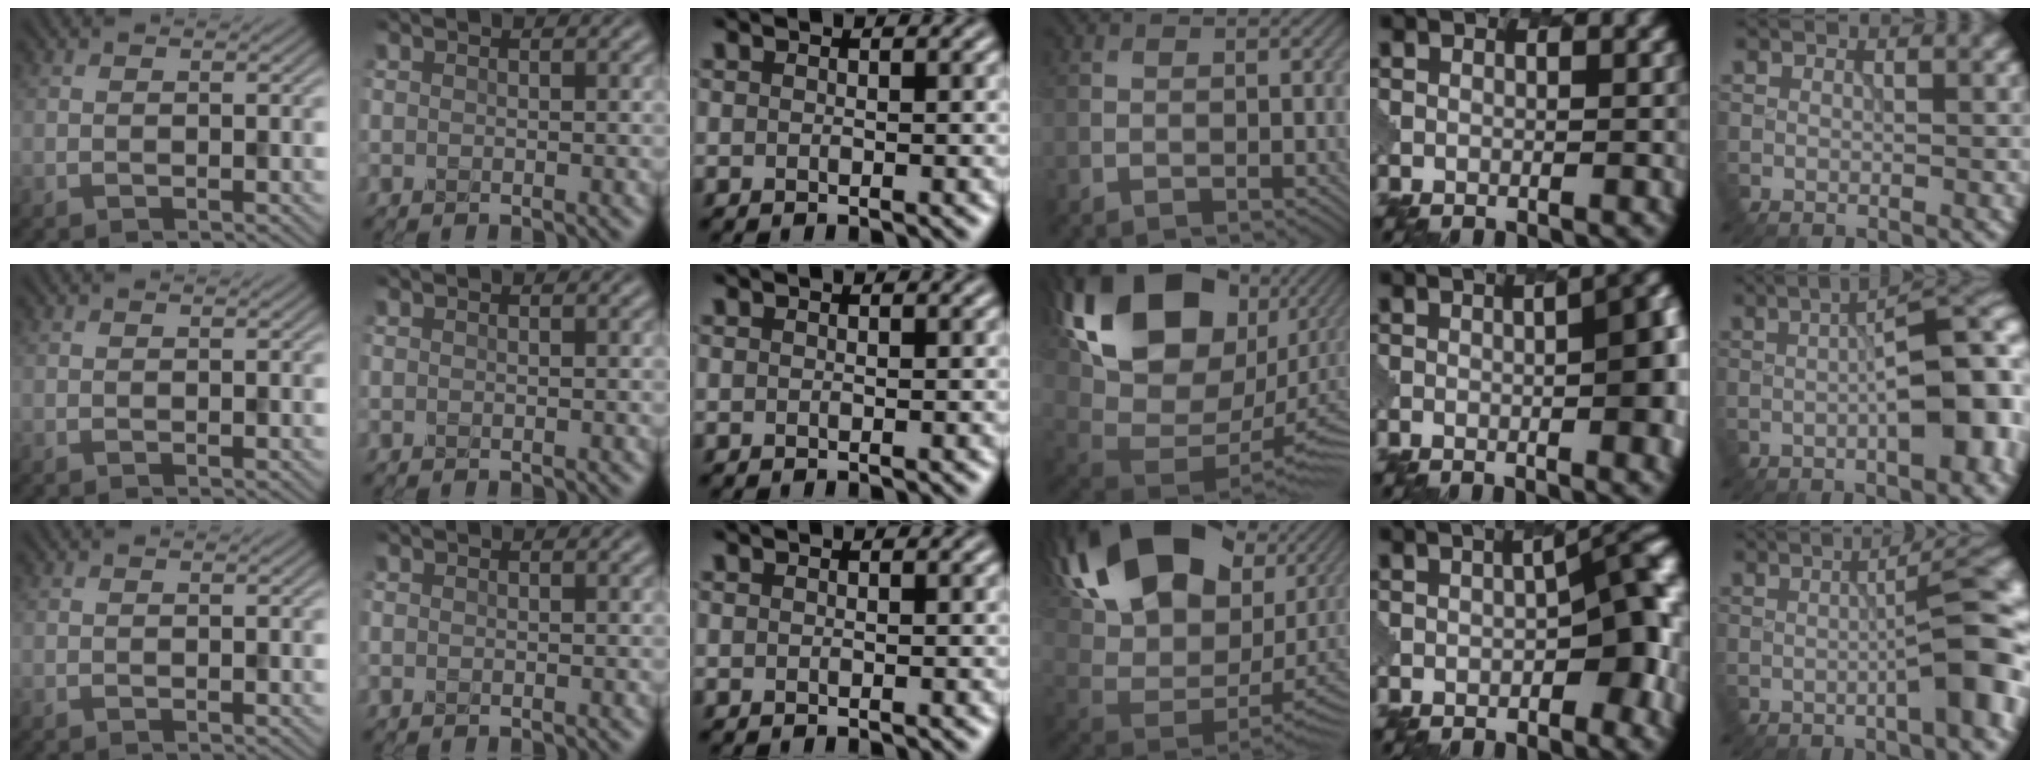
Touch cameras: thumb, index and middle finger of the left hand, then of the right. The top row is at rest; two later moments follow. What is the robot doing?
{"motion": "dispense", "object": "glue stick"}